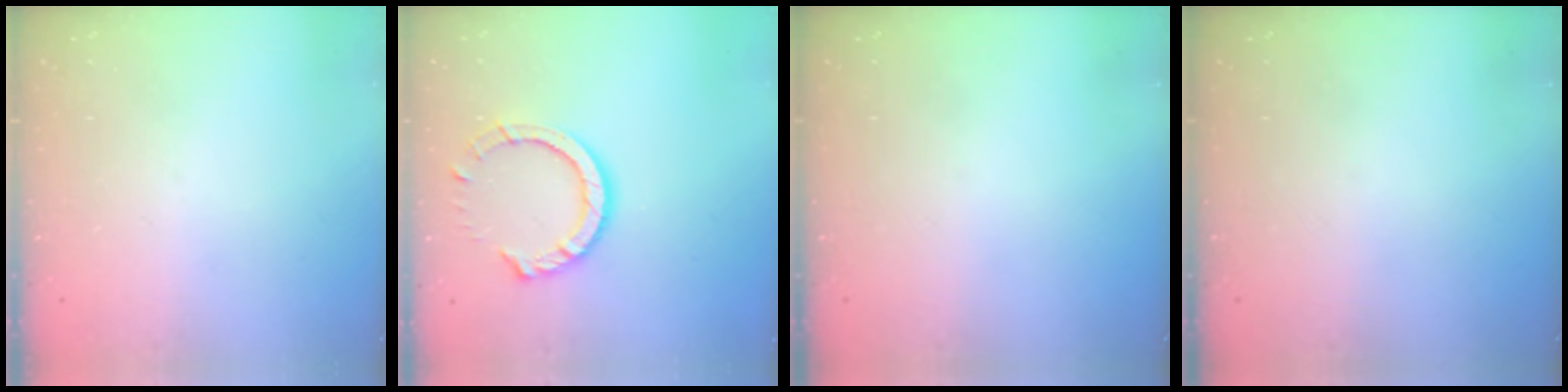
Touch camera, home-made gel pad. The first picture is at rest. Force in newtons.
{"total": 9.5, "press": 9.5, "slide": 1.1}
{"total": 0.0}
{"total": 0.0}